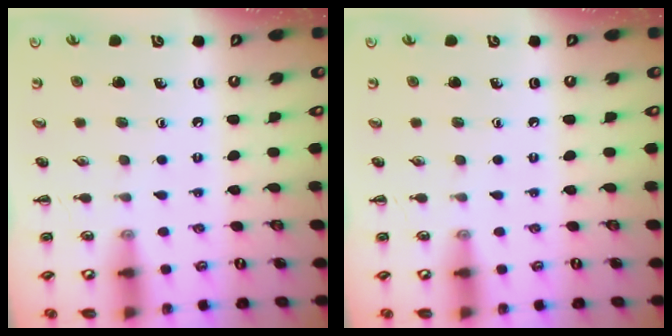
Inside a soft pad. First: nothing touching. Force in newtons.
{"total": 0.0}